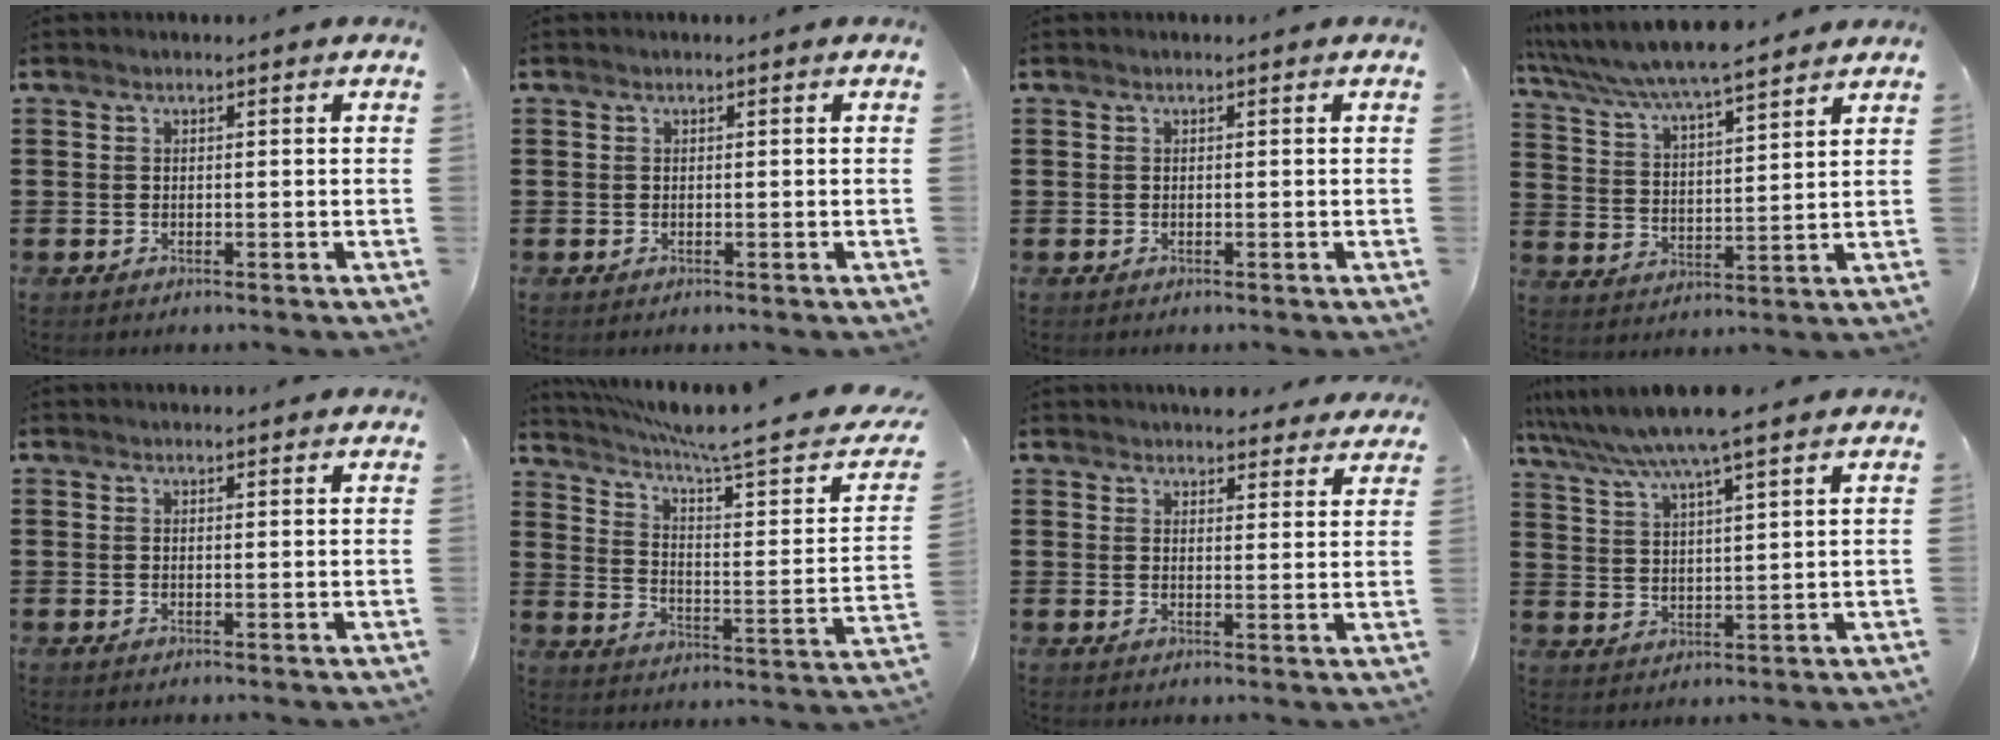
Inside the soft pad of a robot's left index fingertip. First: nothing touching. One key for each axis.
{"total": 0.0}
{"total": 0.0}
{"total": 6.6, "fx": 6.1, "fy": -0.1, "fz": 2.4, "tx": -0.073, "ty": -0.035, "tz": 0.103}
{"total": 1.4, "fx": 1.3, "fy": 0.0, "fz": 0.3, "tx": -0.008, "ty": -0.001, "tz": 0.026}
{"total": 8.0, "fx": 6.2, "fy": 0.3, "fz": 4.9, "tx": -0.105, "ty": -0.046, "tz": 0.094}
{"total": 4.1, "fx": 4.0, "fy": 0.7, "fz": 0.5, "tx": -0.013, "ty": -0.014, "tz": 0.074}
{"total": 7.8, "fx": 6.7, "fy": -0.2, "fz": 4.0, "tx": -0.100, "ty": -0.030, "tz": 0.116}